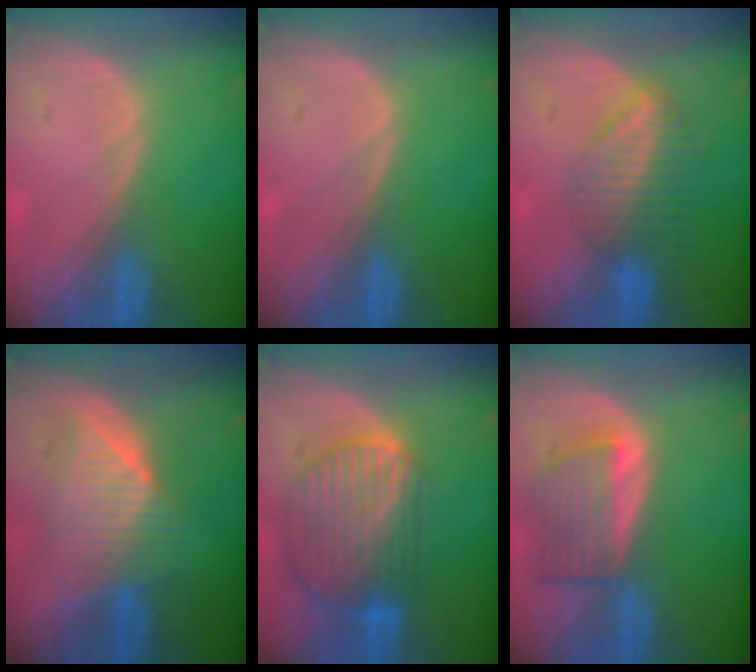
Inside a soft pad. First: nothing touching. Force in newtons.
{"total": 0.0}
{"total": 6.9, "press": 6.0, "slide": 3.5}
{"total": 6.9, "press": 6.9, "slide": 0.2}
{"total": 10.3, "press": 8.8, "slide": 5.4}
{"total": 6.4, "press": 6.3, "slide": 1.3}